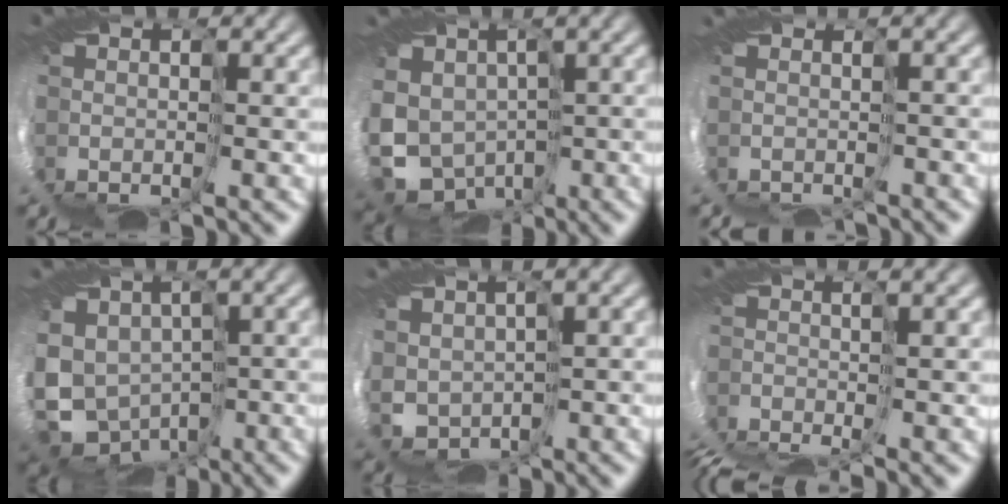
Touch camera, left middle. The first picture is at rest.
{"total": 5.1, "force": [-0.4, 5.0, 1.0], "torque": [-0.072, -0.047, -0.018]}
{"total": 4.3, "force": [-2.0, -2.5, -2.8], "torque": [0.056, -0.006, -0.012]}
{"total": 4.5, "force": [-0.3, 4.4, 0.7], "torque": [-0.058, -0.034, -0.012]}
{"total": 1.8, "force": [1.4, 0.8, -0.8], "torque": [-0.028, -0.026, 0.024]}
{"total": 5.9, "force": [-5.5, -1.9, -1.1], "torque": [-0.009, -0.024, -0.053]}